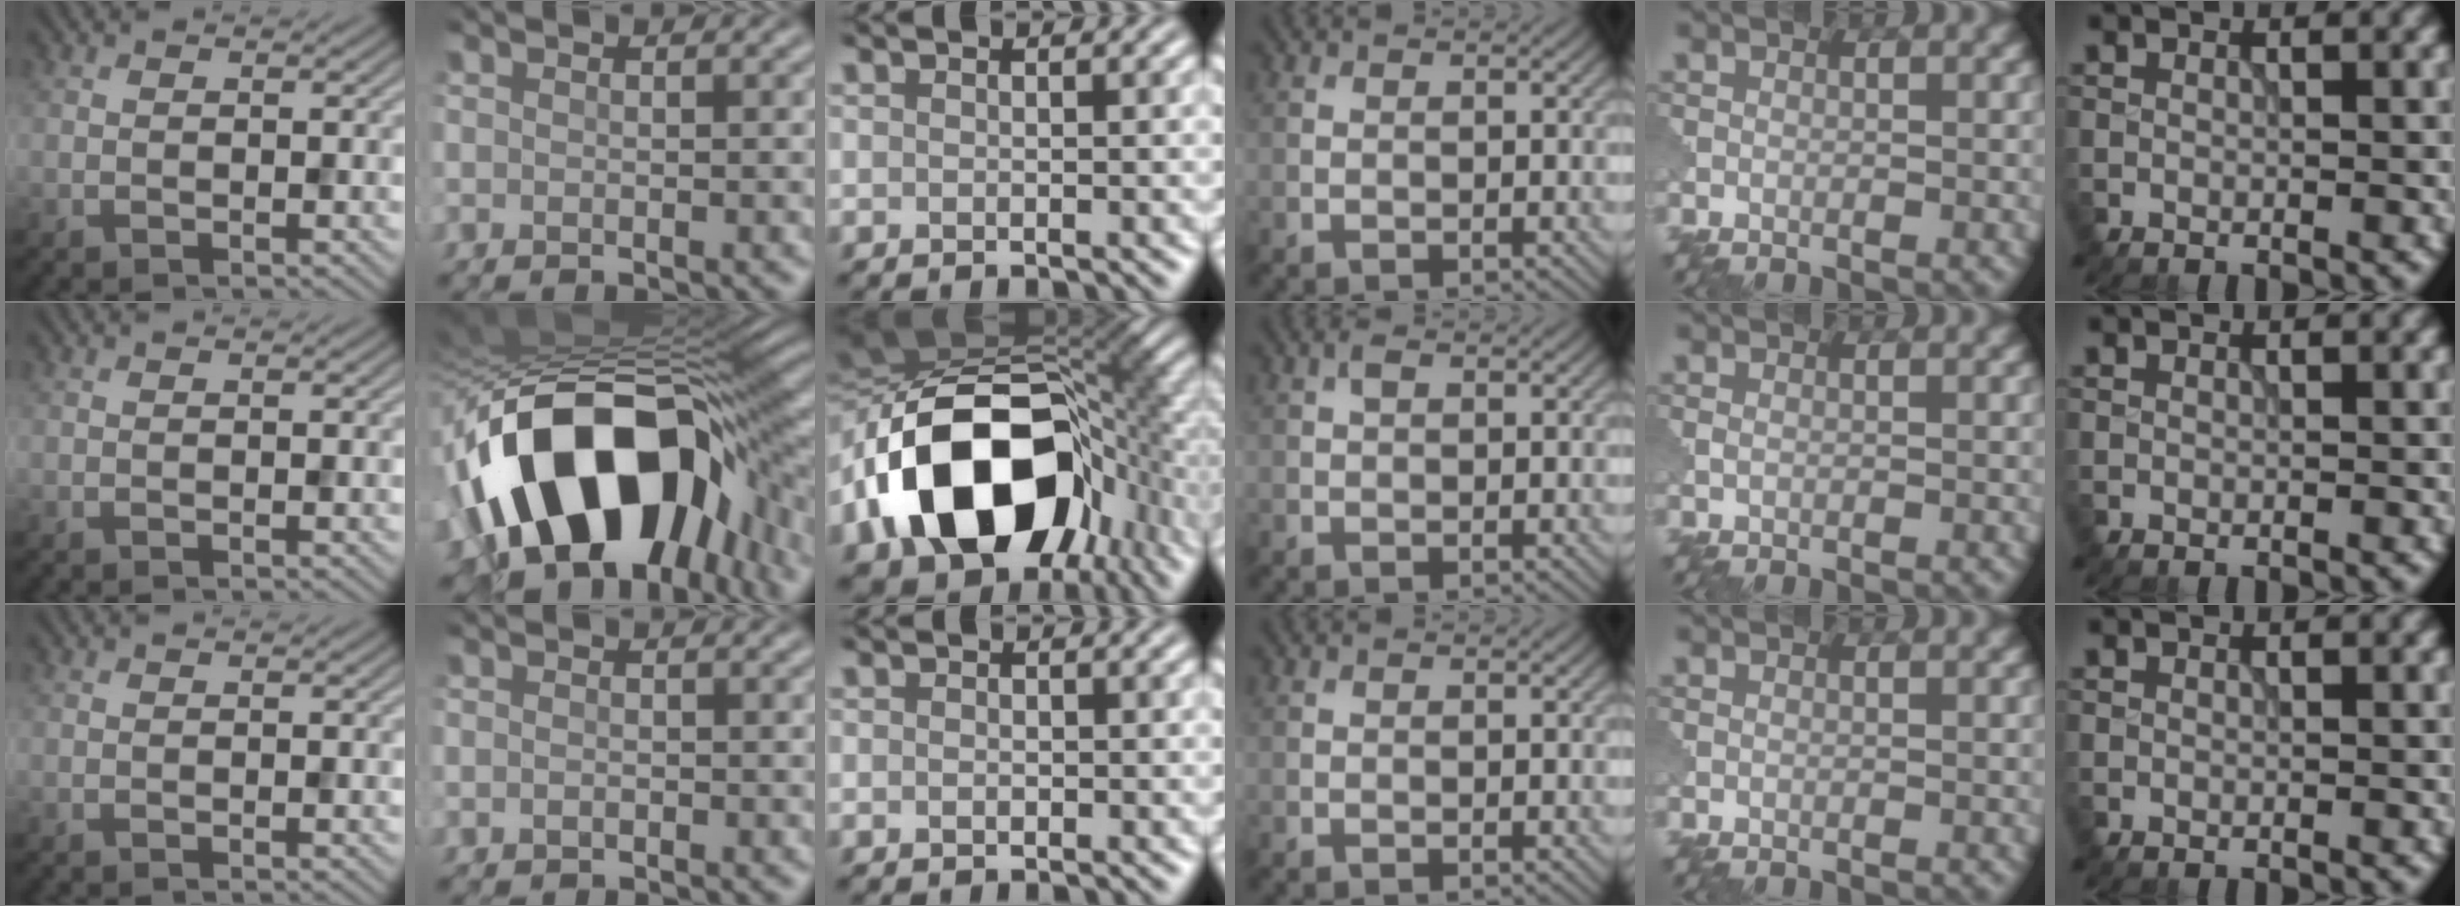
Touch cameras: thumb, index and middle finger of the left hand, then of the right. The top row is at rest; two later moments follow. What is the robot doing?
{"motion": "disassemble", "object": "puzzle pieces"}